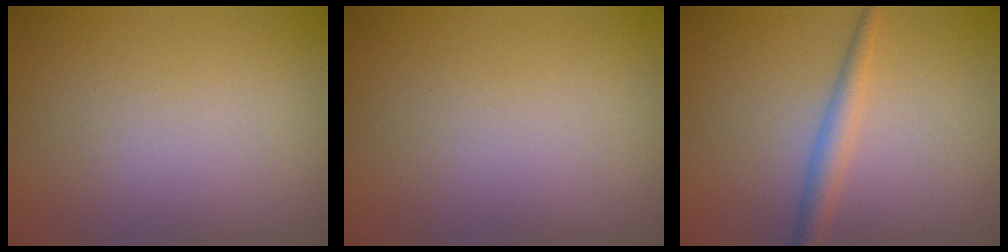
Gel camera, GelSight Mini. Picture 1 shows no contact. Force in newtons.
{"total": 0.0}
{"total": 2.2, "press": 2.2, "slide": 0.0}